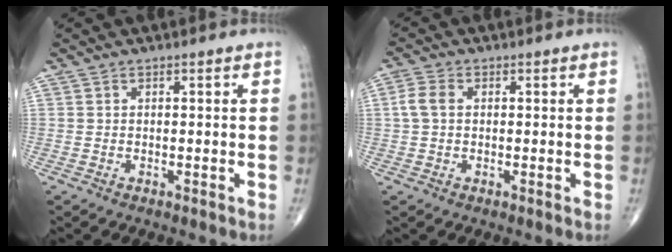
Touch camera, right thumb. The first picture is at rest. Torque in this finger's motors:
{"motor_torque": [-0.37, 0.40, 0.30, 0.03, 0.02]}